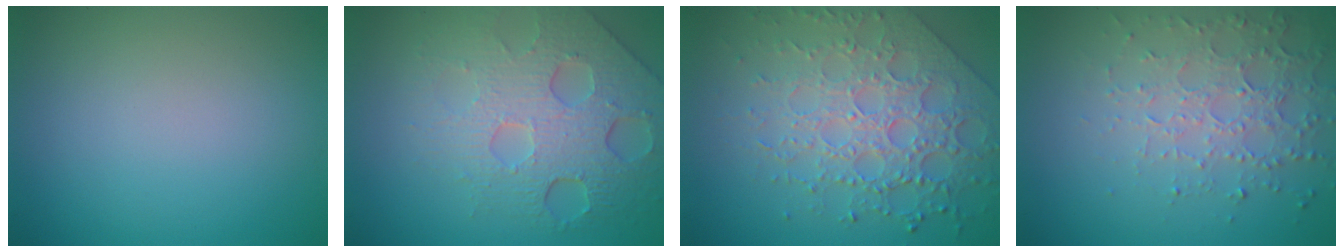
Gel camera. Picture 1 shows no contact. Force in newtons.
{"total": 7.9, "press": 5.3, "slide": 5.8}
{"total": 7.1, "press": 5.4, "slide": 4.5}
{"total": 4.5, "press": 3.3, "slide": 3.1}